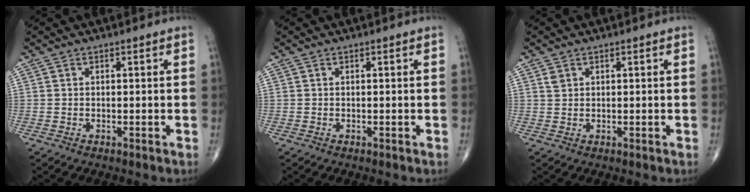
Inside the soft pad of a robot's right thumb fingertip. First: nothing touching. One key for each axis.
{"total": 0.0}
{"total": 1.3, "fx": 0.7, "fy": 1.0, "fz": 0.5, "tx": -0.005, "ty": 0.001, "tz": 0.015}